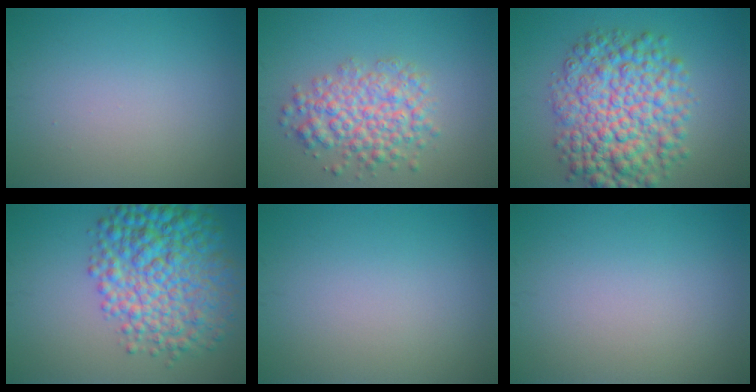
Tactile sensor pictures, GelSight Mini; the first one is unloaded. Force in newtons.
{"total": 5.1, "press": 5.1, "slide": 0.2}
{"total": 9.6, "press": 9.6, "slide": 0.1}
{"total": 9.4, "press": 9.4, "slide": 0.2}
{"total": 0.0}
{"total": 0.0}